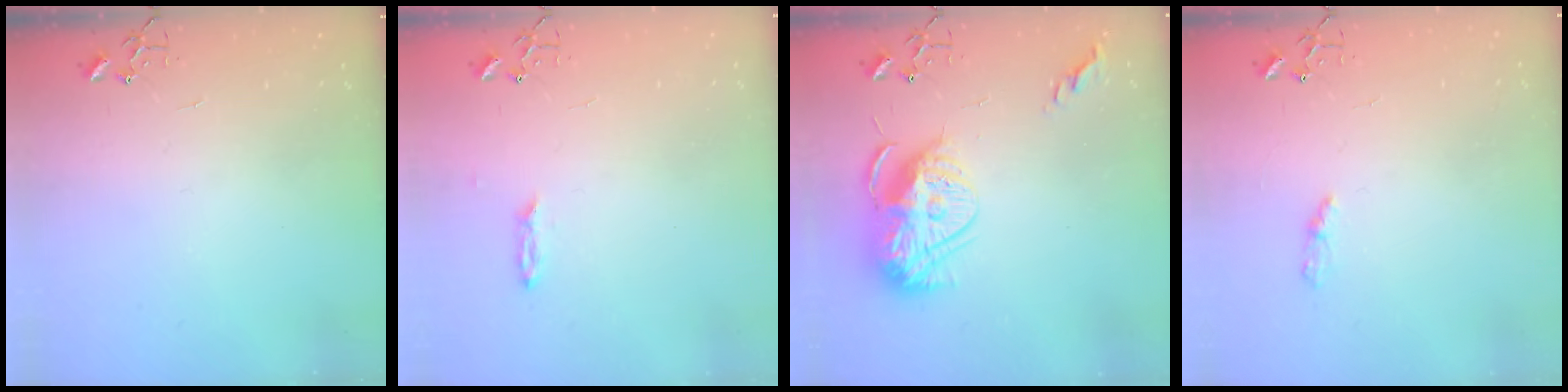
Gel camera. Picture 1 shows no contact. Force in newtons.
{"total": 2.3, "press": 2.2, "slide": 0.4}
{"total": 15.6, "press": 15.6, "slide": 1.2}
{"total": 4.2, "press": 4.2, "slide": 0.5}